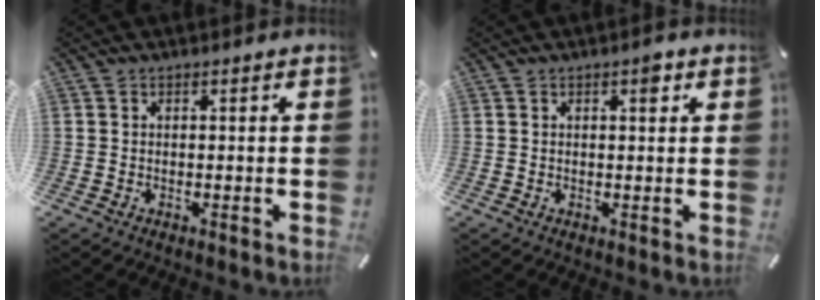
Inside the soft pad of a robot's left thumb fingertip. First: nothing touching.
{"total": 2.3, "force": [1.0, 1.0, 1.8], "torque": [-0.015, -0.003, 0.010]}